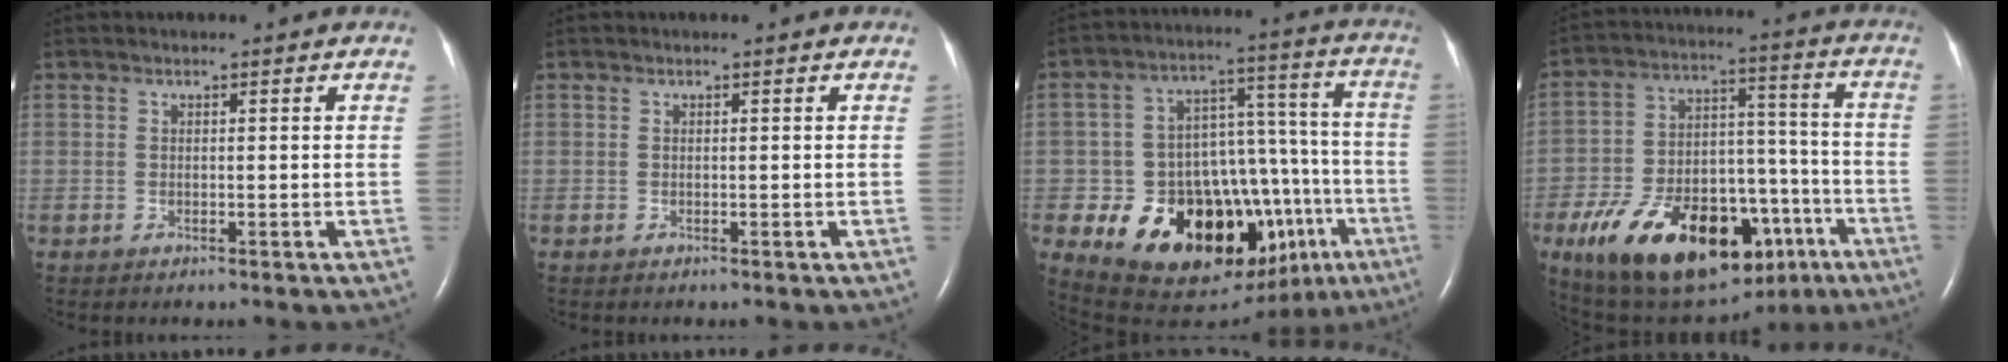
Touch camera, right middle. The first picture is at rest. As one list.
[{"total": 0.0}, {"total": 24.4, "force": [-11.7, 11.9, 17.8], "torque": [-0.189, 0.059, -0.156]}, {"total": 26.7, "force": [-14.6, 12.6, 18.5], "torque": [-0.286, 0.021, -0.220]}]